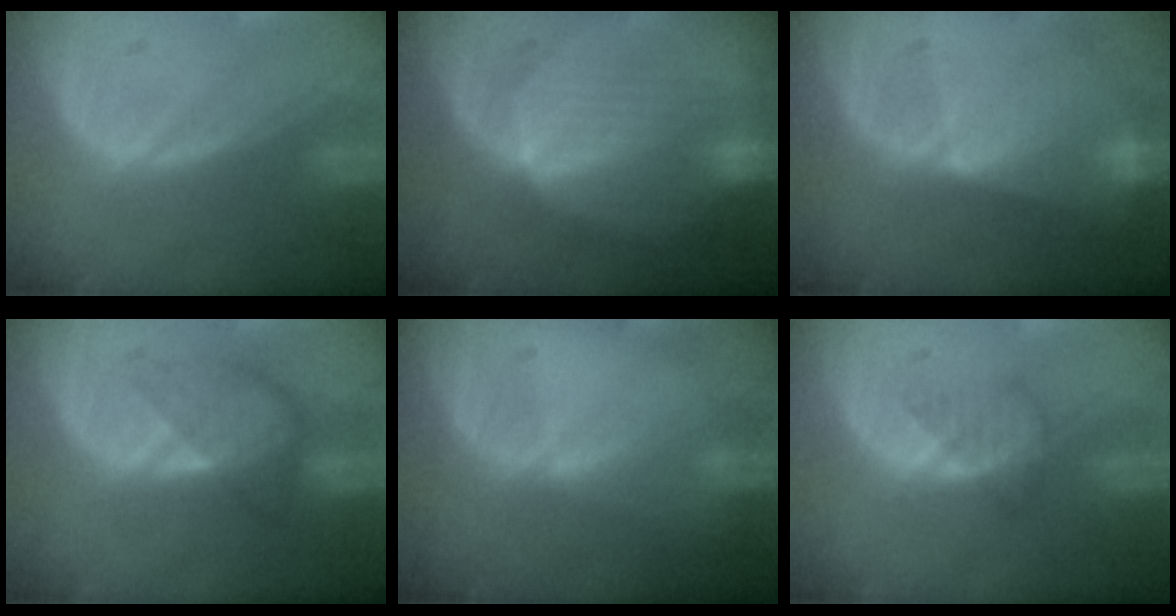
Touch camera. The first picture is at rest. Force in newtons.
{"total": 7.0, "press": 6.9, "slide": 1.2}
{"total": 6.4, "press": 6.3, "slide": 0.8}
{"total": 4.8, "press": 4.8, "slide": 0.3}
{"total": 0.8, "press": 0.8, "slide": 0.2}
{"total": 2.5, "press": 2.5, "slide": 0.3}